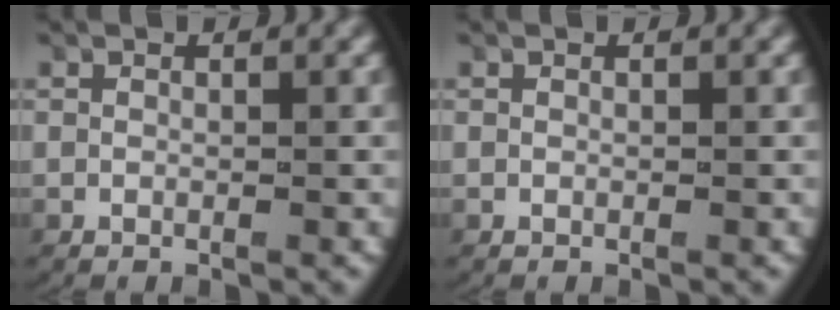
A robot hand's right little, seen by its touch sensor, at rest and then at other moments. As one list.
[{"total": 0.0}]